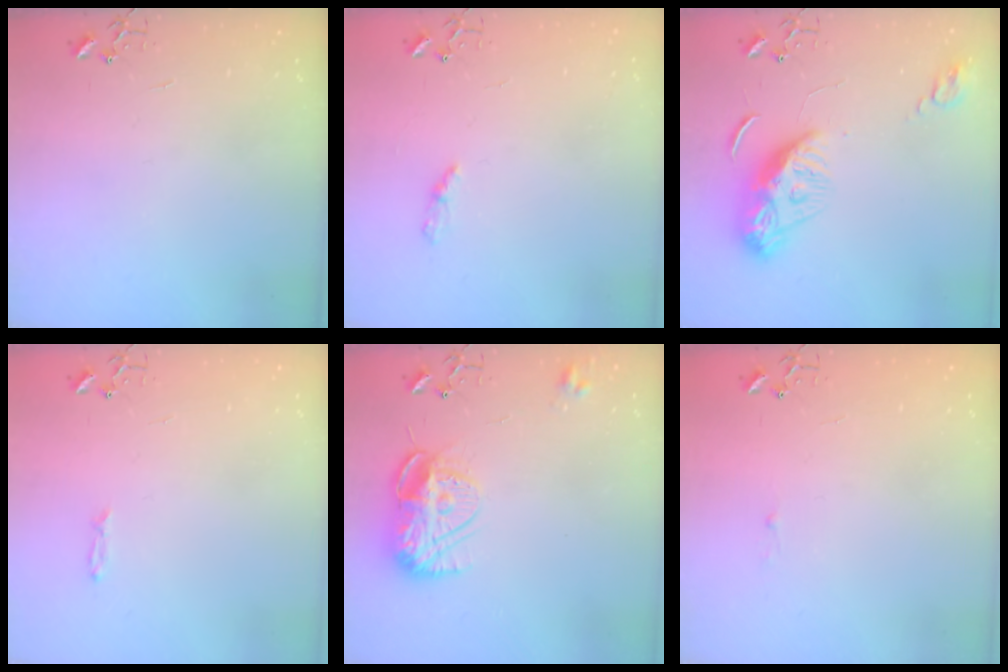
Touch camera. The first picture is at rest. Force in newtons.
{"total": 4.2, "press": 4.2, "slide": 0.5}
{"total": 11.9, "press": 11.9, "slide": 0.9}
{"total": 3.4, "press": 3.4, "slide": 0.4}
{"total": 12.6, "press": 12.6, "slide": 1.1}
{"total": 1.8, "press": 1.8, "slide": 0.2}